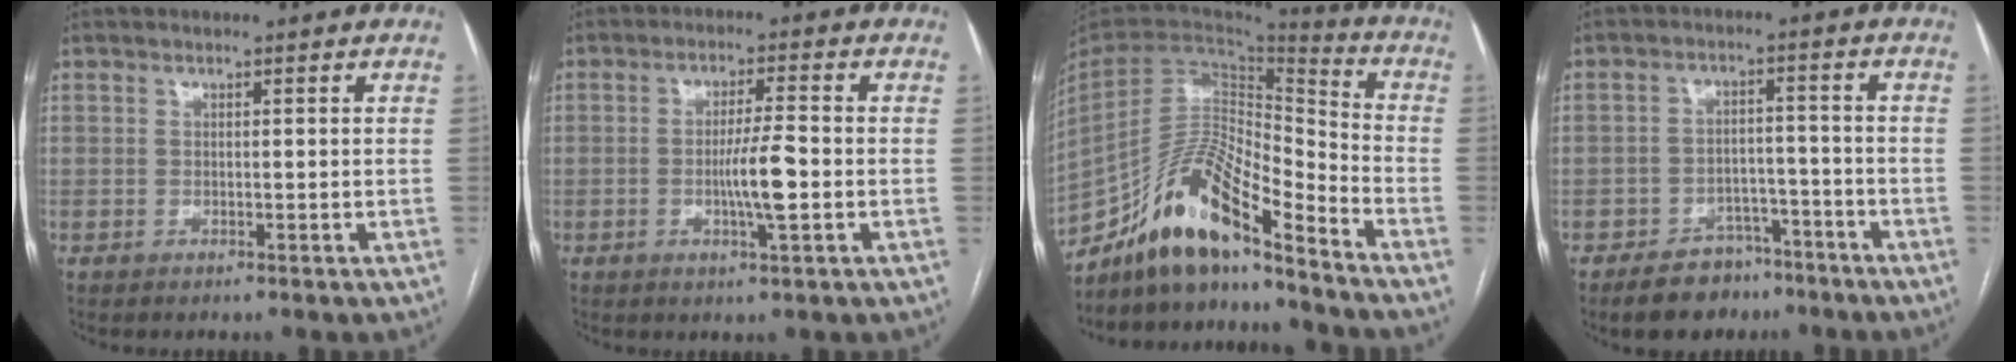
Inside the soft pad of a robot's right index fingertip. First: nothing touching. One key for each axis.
{"total": 5.8, "fx": -1.2, "fy": 0.1, "fz": 5.7, "tx": -0.104, "ty": -0.006, "tz": -0.021}
{"total": 16.2, "fx": -13.1, "fy": 2.5, "fz": 9.2, "tx": -0.169, "ty": 0.024, "tz": -0.240}
{"total": 7.6, "fx": -5.7, "fy": 4.6, "fz": 2.0, "tx": -0.026, "ty": 0.013, "tz": -0.086}